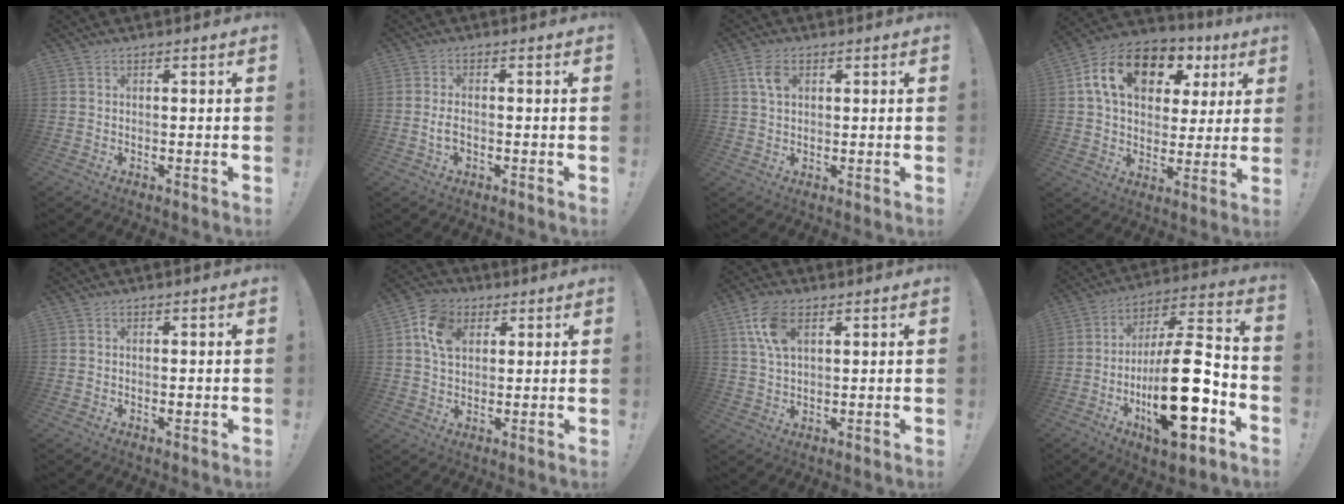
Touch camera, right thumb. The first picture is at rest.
{"total": 3.0, "force": [-0.8, 1.4, 2.5], "torque": [-0.041, 0.002, -0.015]}
{"total": 5.0, "force": [1.9, 3.2, 3.3], "torque": [-0.054, 0.001, 0.035]}
{"total": 17.9, "force": [7.6, 11.6, 11.2], "torque": [-0.183, -0.018, 0.138]}
{"total": 0.5, "force": [-0.1, 0.4, 0.3], "torque": [0.003, -0.001, -0.004]}
{"total": 9.8, "force": [3.7, 7.3, 5.5], "torque": [-0.089, 0.000, 0.072]}
{"total": 9.1, "force": [3.9, 4.9, 6.6], "torque": [-0.123, -0.005, 0.074]}
{"total": 24.8, "force": [-7.6, 8.8, 21.9], "torque": [-0.369, 0.041, -0.119]}